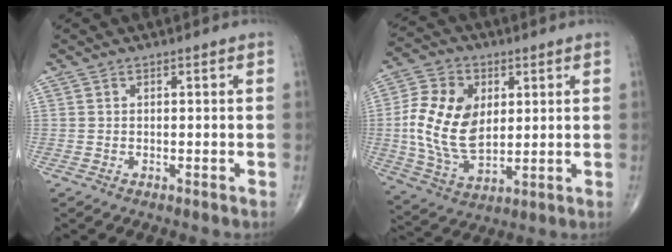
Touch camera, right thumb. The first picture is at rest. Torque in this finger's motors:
{"motor_torque": [0.85, 0.95, 0.23, -0.17, 0.18]}